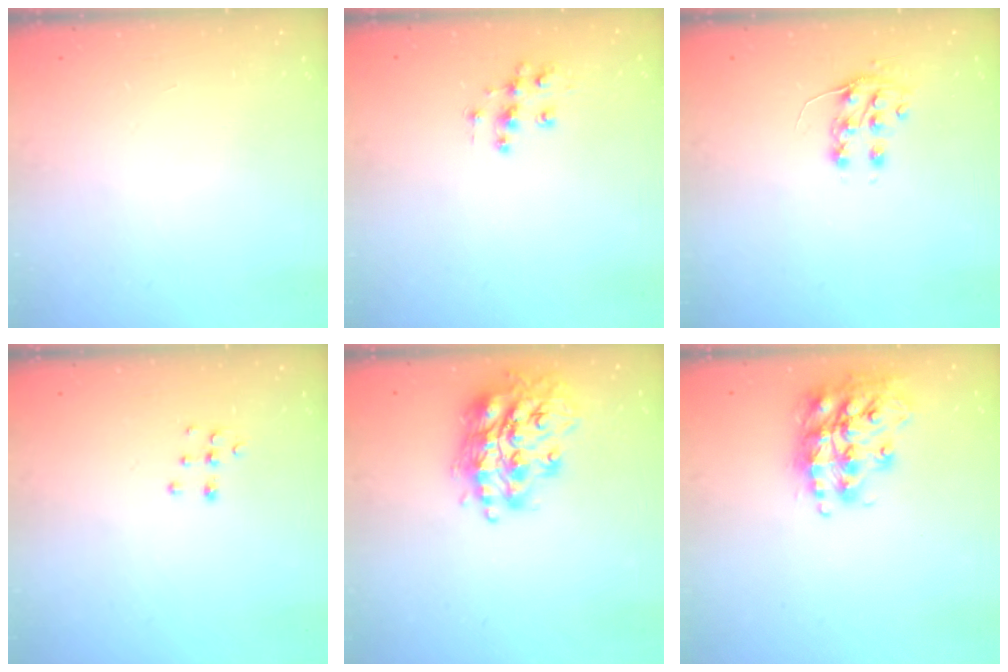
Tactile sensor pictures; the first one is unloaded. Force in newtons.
{"total": 9.0, "press": 9.0, "slide": 0.5}
{"total": 7.3, "press": 7.3, "slide": 0.4}
{"total": 5.8, "press": 5.8, "slide": 0.4}
{"total": 17.1, "press": 17.0, "slide": 1.4}
{"total": 17.1, "press": 17.0, "slide": 1.5}